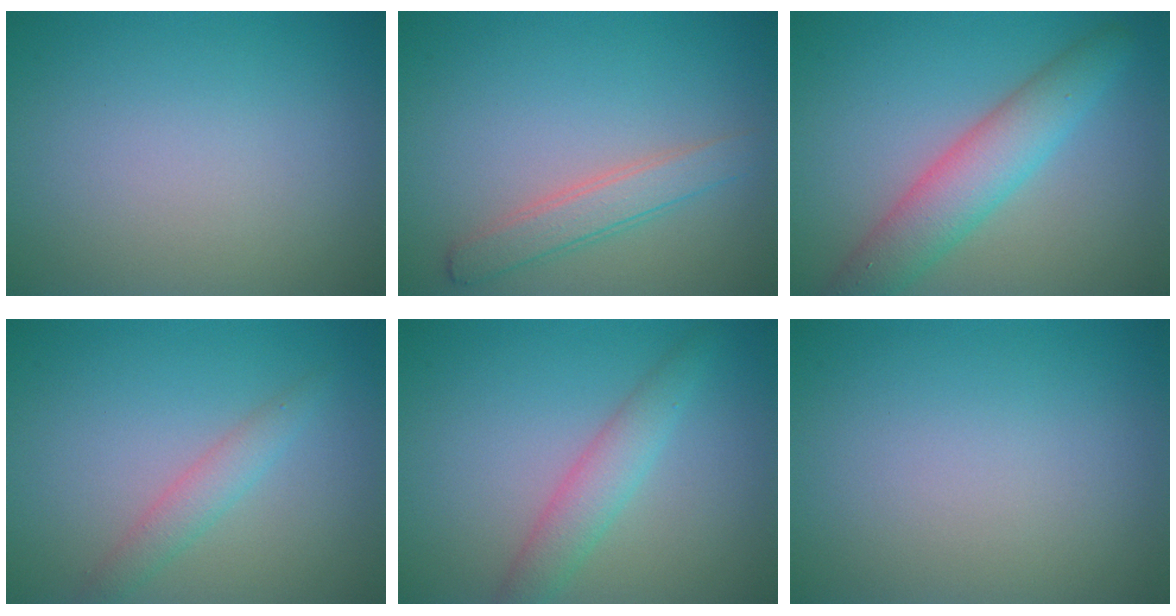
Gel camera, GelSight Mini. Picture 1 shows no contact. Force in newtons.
{"total": 2.6, "press": 2.6, "slide": 0.1}
{"total": 5.1, "press": 5.1, "slide": 0.3}
{"total": 1.9, "press": 1.9, "slide": 0.1}
{"total": 2.9, "press": 2.9, "slide": 0.1}
{"total": 0.0}